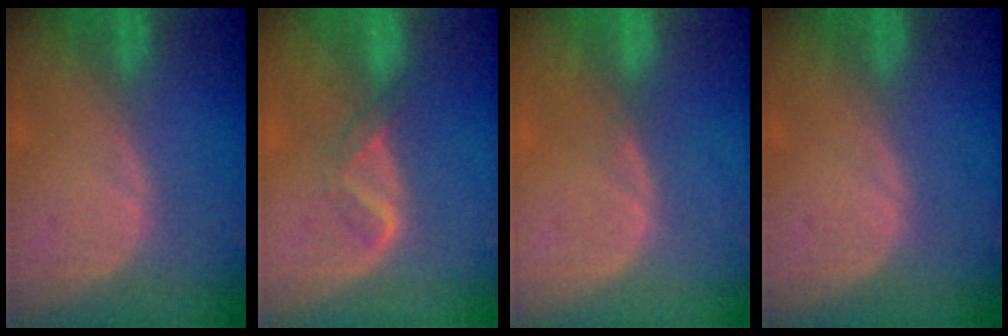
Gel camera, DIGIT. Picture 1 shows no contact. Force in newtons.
{"total": 2.8, "press": 2.7, "slide": 0.7}
{"total": 0.6, "press": 0.5, "slide": 0.4}
{"total": 0.0}